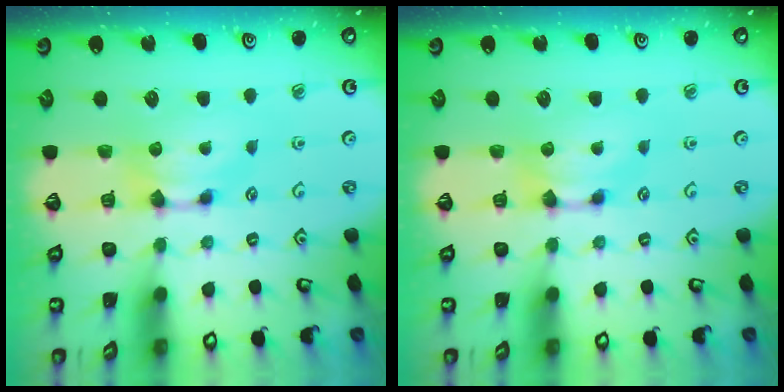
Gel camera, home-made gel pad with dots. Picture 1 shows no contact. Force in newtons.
{"total": 0.0}